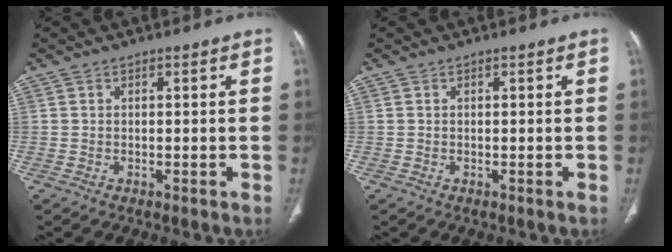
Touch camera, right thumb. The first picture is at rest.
{"total": 0.0}